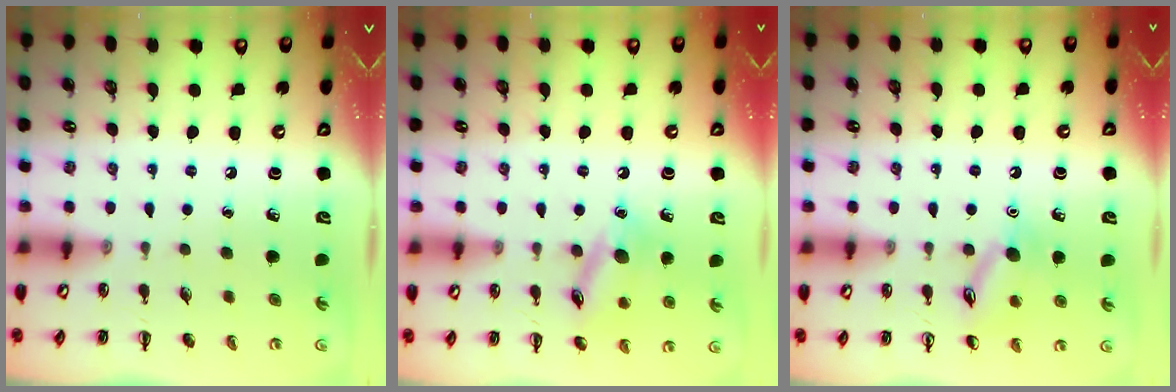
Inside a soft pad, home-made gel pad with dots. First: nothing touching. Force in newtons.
{"total": 12.8, "press": 12.8, "slide": 0.8}
{"total": 11.4, "press": 11.3, "slide": 0.7}